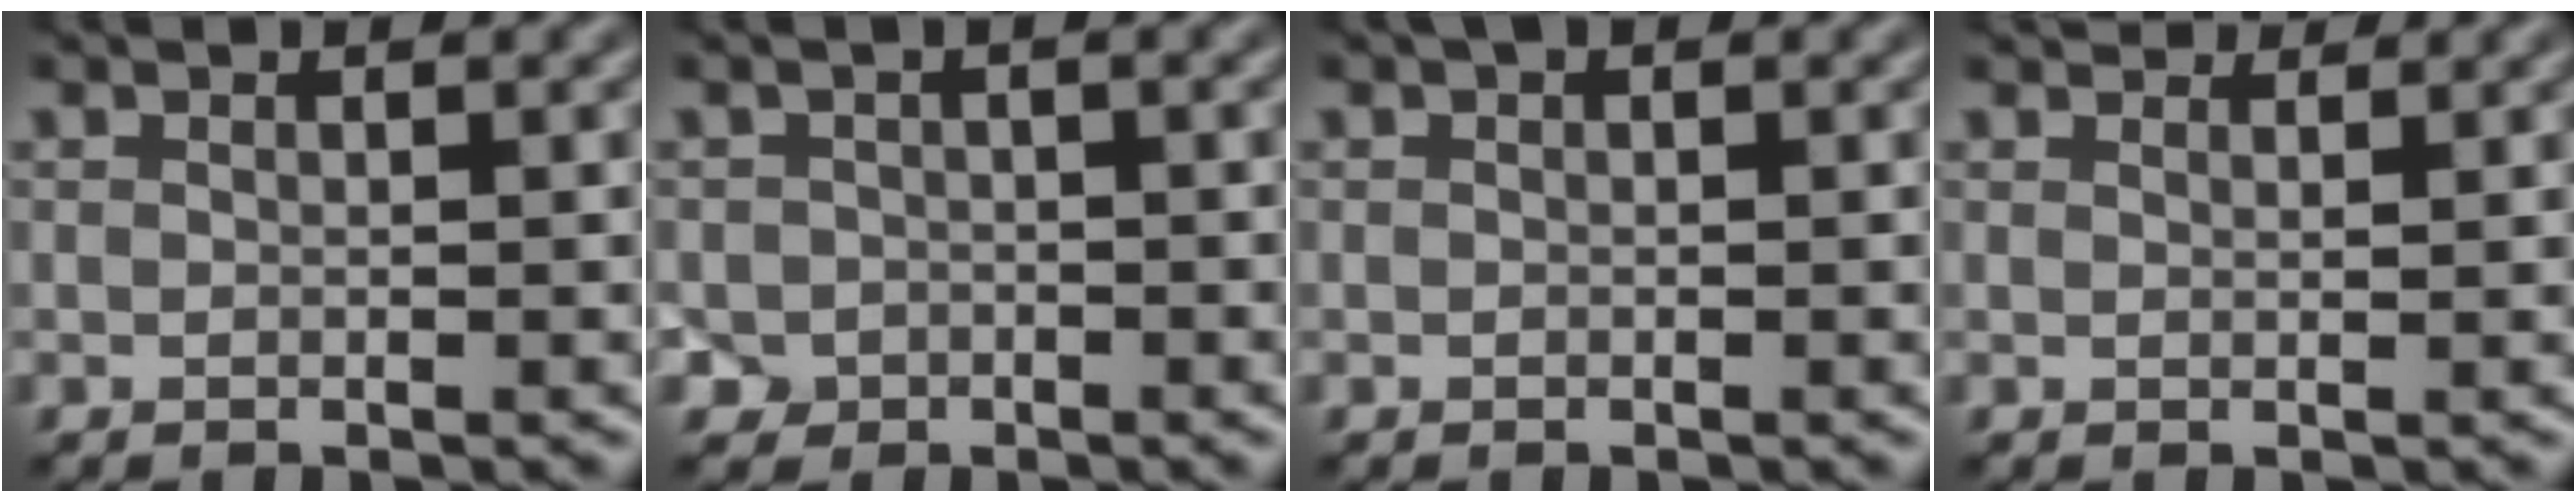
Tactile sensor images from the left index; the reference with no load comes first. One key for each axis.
{"total": 1.7, "fx": -0.9, "fy": 1.5, "fz": 0.2, "tx": 0.003, "ty": -0.002, "tz": -0.014}
{"total": 0.6, "fx": 0.3, "fy": 0.3, "fz": 0.4, "tx": -0.012, "ty": 0.002, "tz": 0.003}
{"total": 3.5, "fx": 3.1, "fy": 1.0, "fz": 1.2, "tx": -0.021, "ty": 0.000, "tz": 0.032}